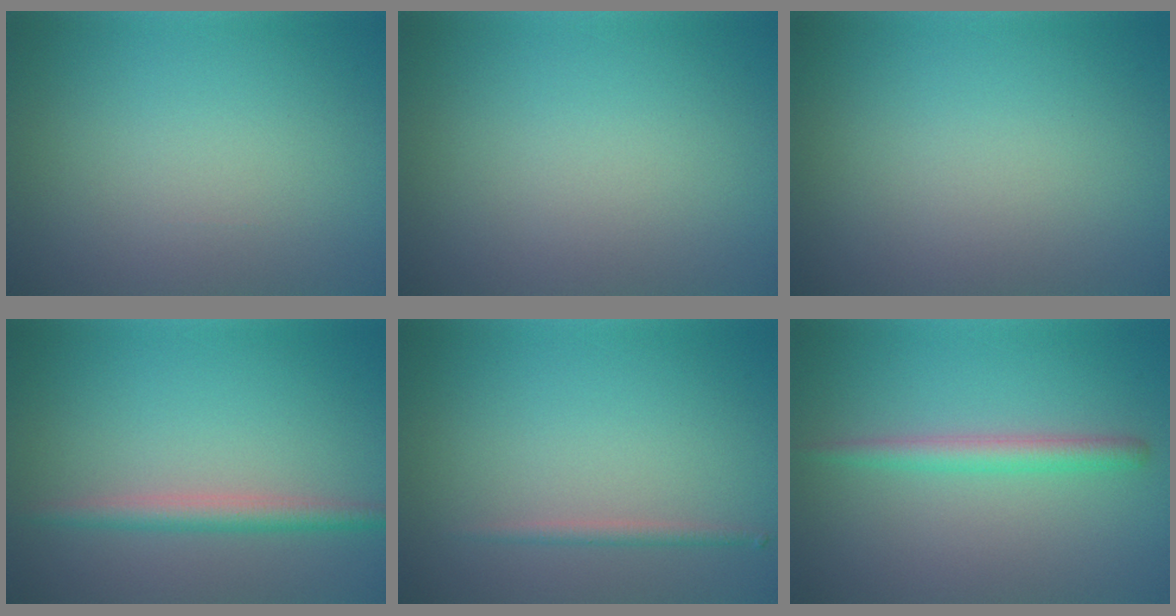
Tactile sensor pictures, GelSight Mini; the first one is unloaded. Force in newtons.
{"total": 0.0}
{"total": 0.0}
{"total": 2.4, "press": 2.4, "slide": 0.1}
{"total": 1.1, "press": 1.1, "slide": 0.0}
{"total": 2.2, "press": 2.2, "slide": 0.2}